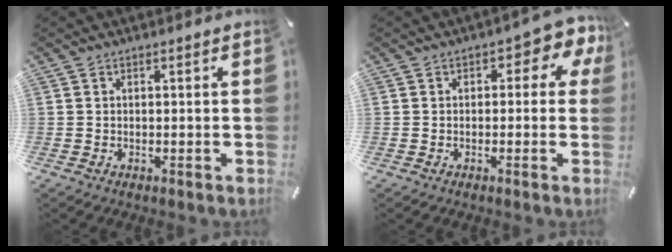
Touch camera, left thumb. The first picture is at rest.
{"total": 5.1, "force": [1.6, 2.9, 4.0], "torque": [-0.050, -0.004, 0.021]}